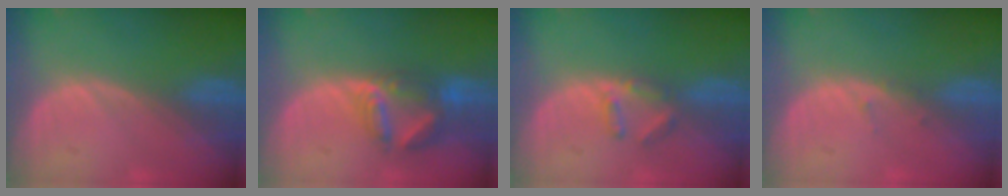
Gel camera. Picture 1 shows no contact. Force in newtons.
{"total": 6.9, "press": 6.3, "slide": 2.9}
{"total": 3.0, "press": 3.0, "slide": 0.4}
{"total": 0.9, "press": 0.6, "slide": 0.6}